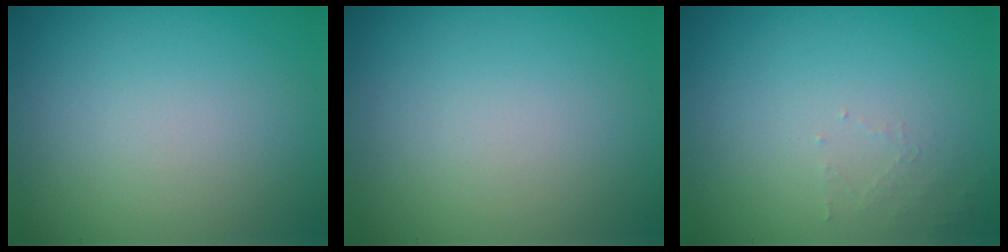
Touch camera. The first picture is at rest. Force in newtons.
{"total": 0.0}
{"total": 1.0, "press": 1.0, "slide": 0.2}